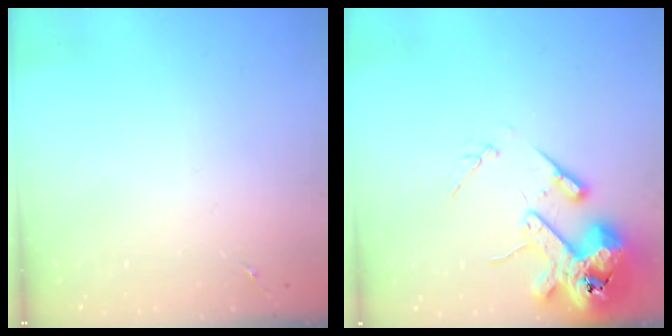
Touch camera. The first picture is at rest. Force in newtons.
{"total": 14.6, "press": 14.4, "slide": 2.5}